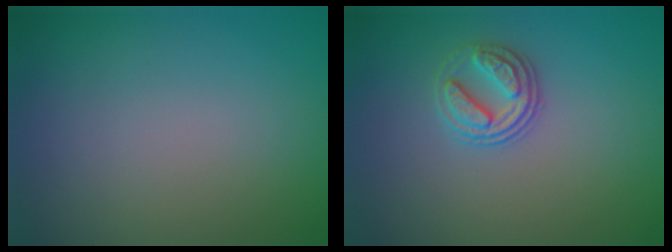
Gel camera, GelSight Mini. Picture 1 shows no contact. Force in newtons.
{"total": 2.7, "press": 2.6, "slide": 0.9}